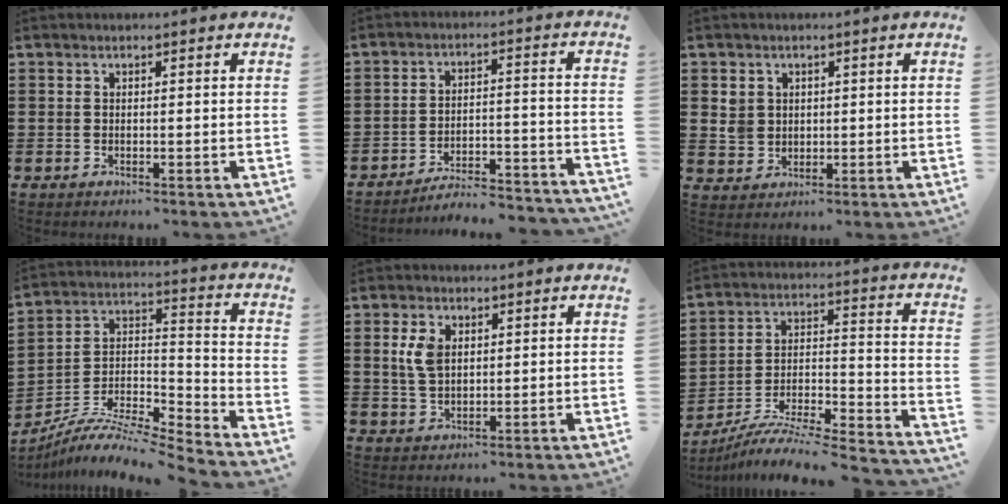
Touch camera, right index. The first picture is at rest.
{"total": 5.5, "force": [-5.3, 0.2, 1.4], "torque": [-0.025, 0.001, -0.106]}
{"total": 3.6, "force": [1.0, 3.3, 0.9], "torque": [-0.033, 0.012, 0.018]}
{"total": 8.4, "force": [-7.6, 1.6, 3.3], "torque": [-0.067, 0.004, -0.155]}
{"total": 4.5, "force": [1.3, 2.8, 3.3], "torque": [-0.073, 0.010, 0.022]}
{"total": 7.0, "force": [-6.6, 0.1, 2.4], "torque": [-0.041, -0.007, -0.136]}